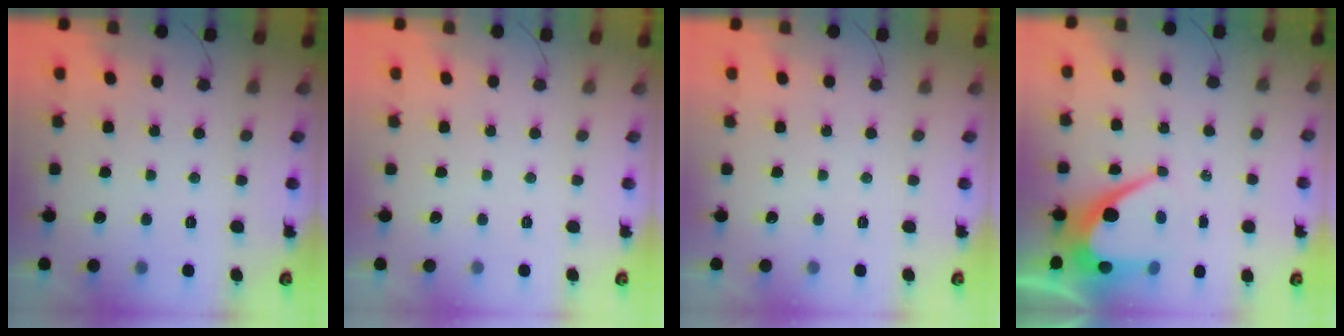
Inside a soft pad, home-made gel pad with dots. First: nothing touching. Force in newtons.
{"total": 0.0}
{"total": 0.0}
{"total": 10.0, "press": 9.9, "slide": 0.9}